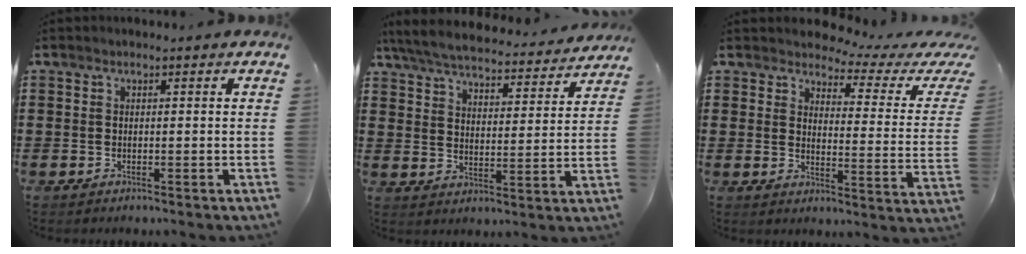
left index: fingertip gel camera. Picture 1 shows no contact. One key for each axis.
{"total": 6.0, "fx": 5.7, "fy": 0.3, "fz": 1.5, "tx": -0.057, "ty": -0.038, "tz": 0.098}
{"total": 3.5, "fx": 3.1, "fy": 0.8, "fz": 1.4, "tx": -0.043, "ty": -0.026, "tz": 0.045}